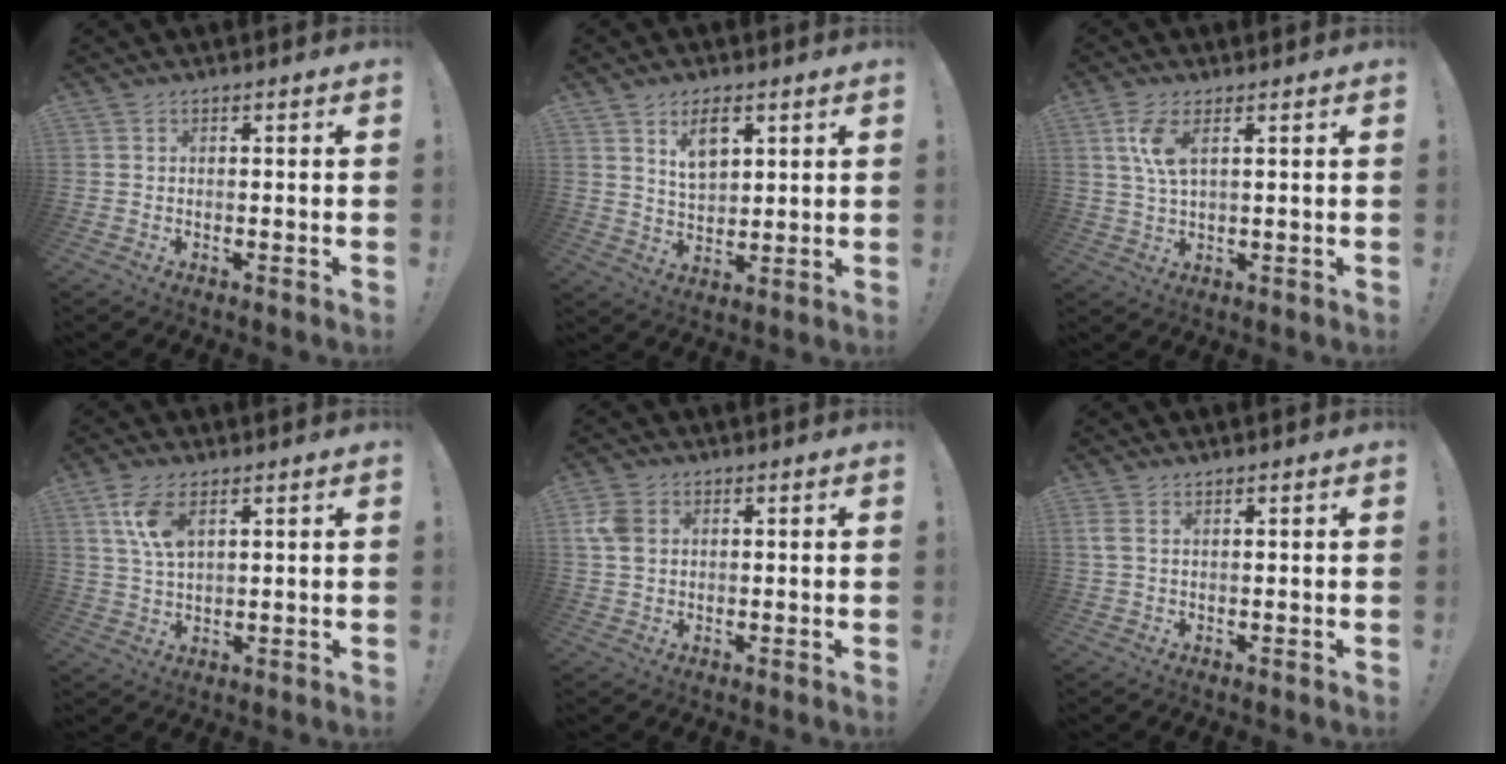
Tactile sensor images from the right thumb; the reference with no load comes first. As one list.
[{"total": 8.4, "force": [4.7, 4.6, 5.3], "torque": [-0.077, -0.019, 0.085]}, {"total": 6.5, "force": [2.6, 2.3, 5.4], "torque": [-0.109, -0.006, 0.043]}, {"total": 8.2, "force": [3.8, 3.9, 6.2], "torque": [-0.122, -0.016, 0.067]}, {"total": 6.5, "force": [1.7, 4.8, 4.1], "torque": [-0.079, 0.002, 0.035]}, {"total": 1.3, "force": [0.9, 0.3, 1.0], "torque": [-0.024, 0.001, 0.016]}]